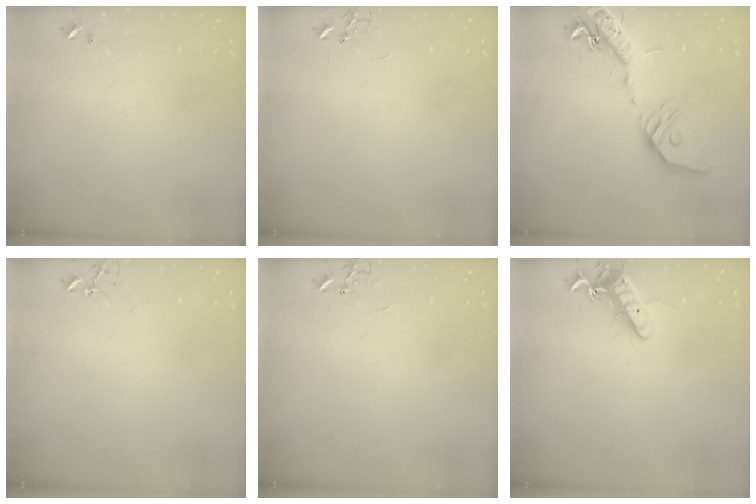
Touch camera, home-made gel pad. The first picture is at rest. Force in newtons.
{"total": 0.0}
{"total": 22.2, "press": 21.7, "slide": 4.7}
{"total": 4.2, "press": 4.2, "slide": 0.6}
{"total": 0.0}
{"total": 12.1, "press": 12.1, "slide": 0.9}